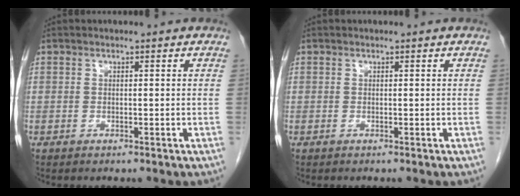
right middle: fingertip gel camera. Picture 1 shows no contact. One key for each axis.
{"total": 0.0}